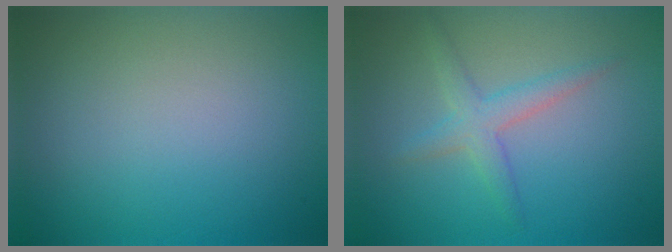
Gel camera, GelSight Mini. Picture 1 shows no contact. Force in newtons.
{"total": 2.5, "press": 2.5, "slide": 0.0}